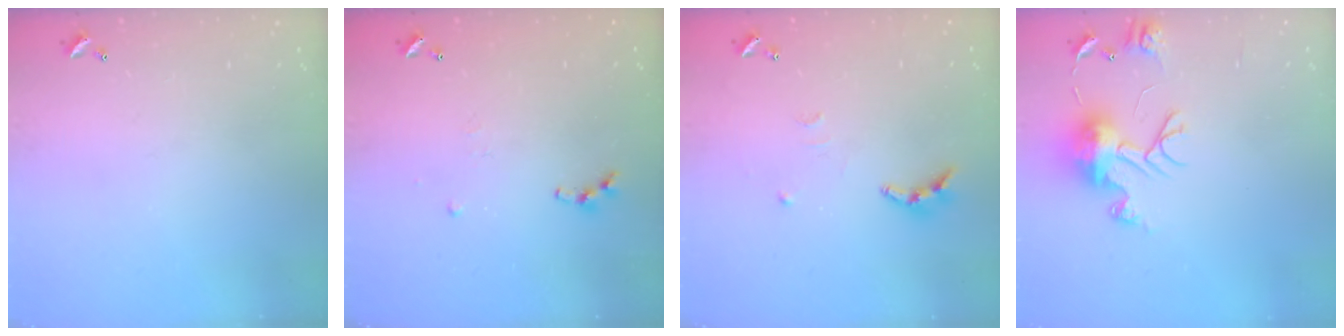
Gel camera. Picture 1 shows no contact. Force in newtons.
{"total": 7.2, "press": 7.1, "slide": 0.7}
{"total": 7.9, "press": 7.9, "slide": 0.2}
{"total": 10.5, "press": 10.5, "slide": 1.0}